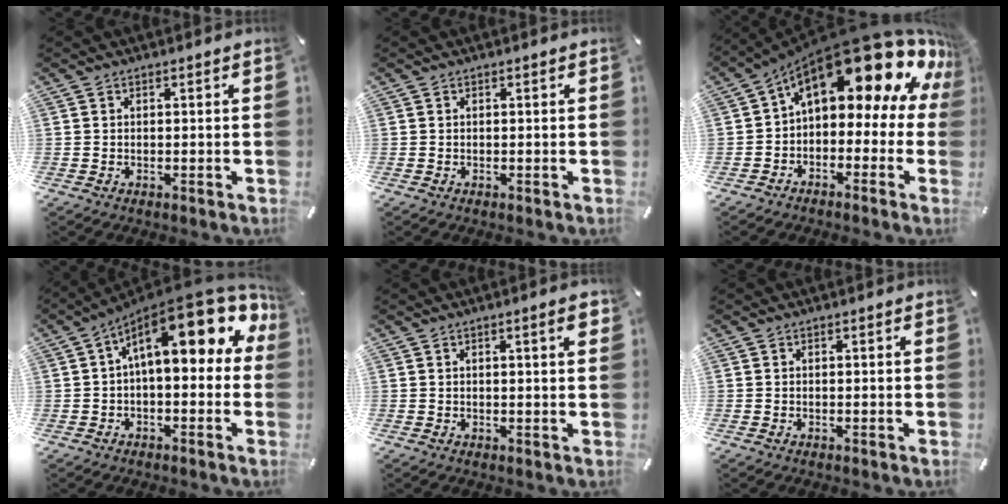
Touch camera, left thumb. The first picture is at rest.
{"total": 0.0}
{"total": 21.9, "force": [11.1, 10.3, 15.9], "torque": [-0.250, -0.092, 0.185]}
{"total": 17.2, "force": [6.9, 7.0, 14.2], "torque": [-0.222, -0.050, 0.113]}
{"total": 3.3, "force": [1.2, 0.5, 3.0], "torque": [-0.051, 0.001, 0.015]}
{"total": 0.0}